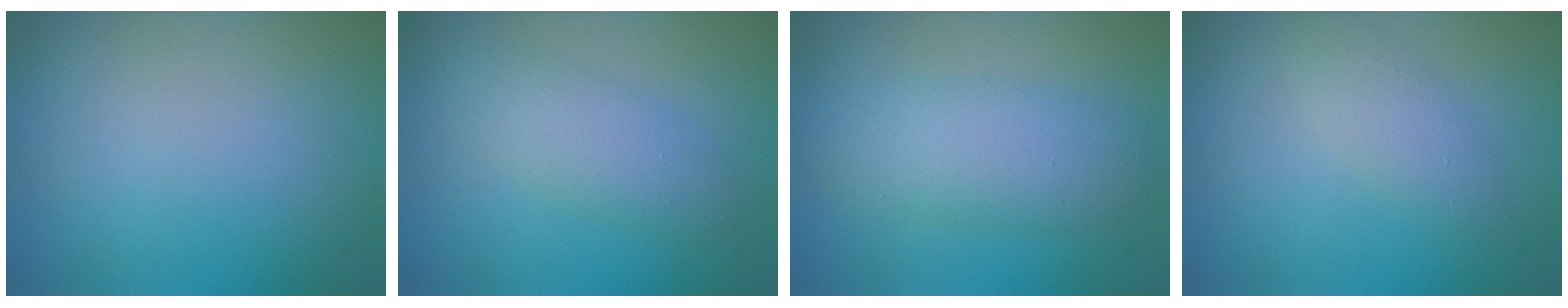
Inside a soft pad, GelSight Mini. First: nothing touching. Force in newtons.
{"total": 2.6, "press": 2.6, "slide": 0.0}
{"total": 4.2, "press": 4.2, "slide": 0.0}
{"total": 2.0, "press": 2.0, "slide": 0.2}